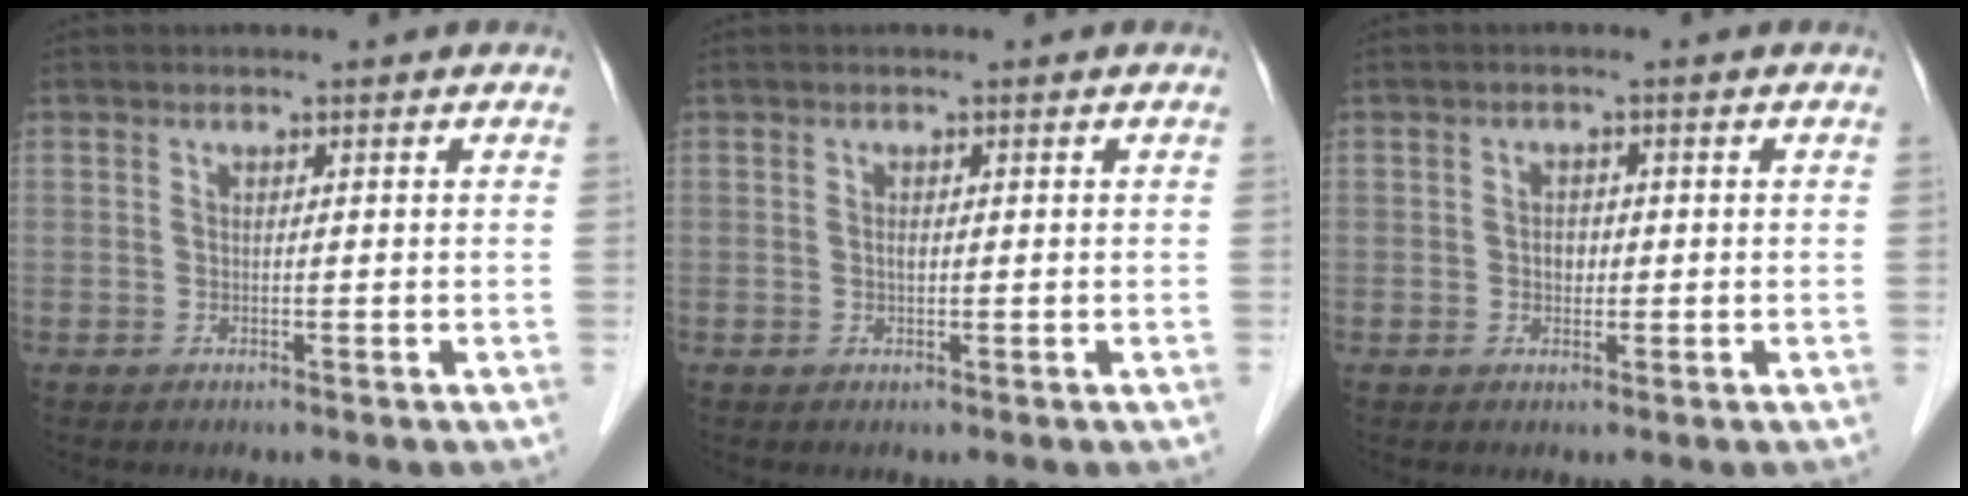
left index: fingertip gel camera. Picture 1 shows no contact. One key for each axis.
{"total": 0.7, "fx": 0.0, "fy": 0.3, "fz": 0.6, "tx": -0.013, "ty": 0.001, "tz": 0.000}
{"total": 1.7, "fx": -0.1, "fy": 1.3, "fz": 1.1, "tx": -0.017, "ty": 0.003, "tz": -0.002}